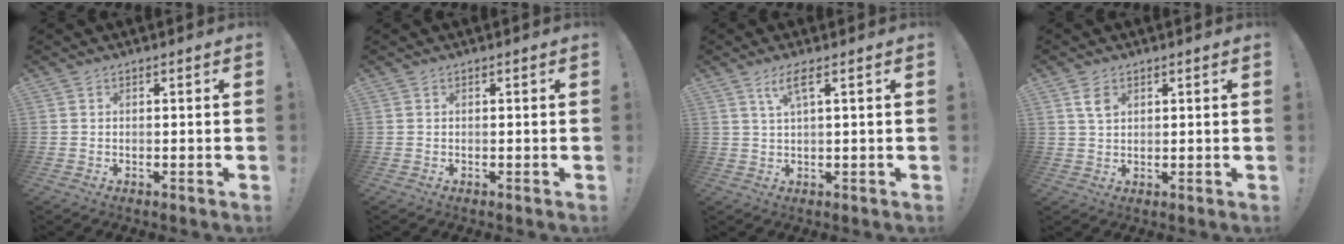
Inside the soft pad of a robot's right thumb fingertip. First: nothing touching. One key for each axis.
{"total": 0.0}
{"total": 4.6, "fx": 2.1, "fy": 0.4, "fz": 4.0, "tx": -0.075, "ty": 0.000, "tz": 0.032}
{"total": 3.8, "fx": 1.9, "fy": 2.3, "fz": 2.3, "tx": -0.037, "ty": -0.004, "tz": 0.036}